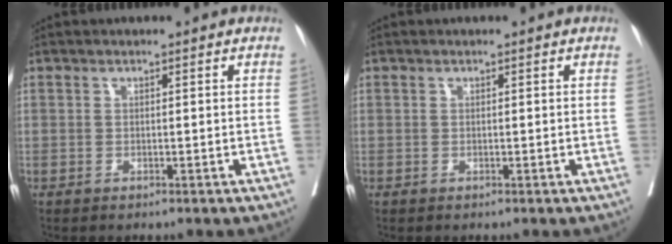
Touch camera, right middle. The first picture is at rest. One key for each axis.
{"total": 0.0}